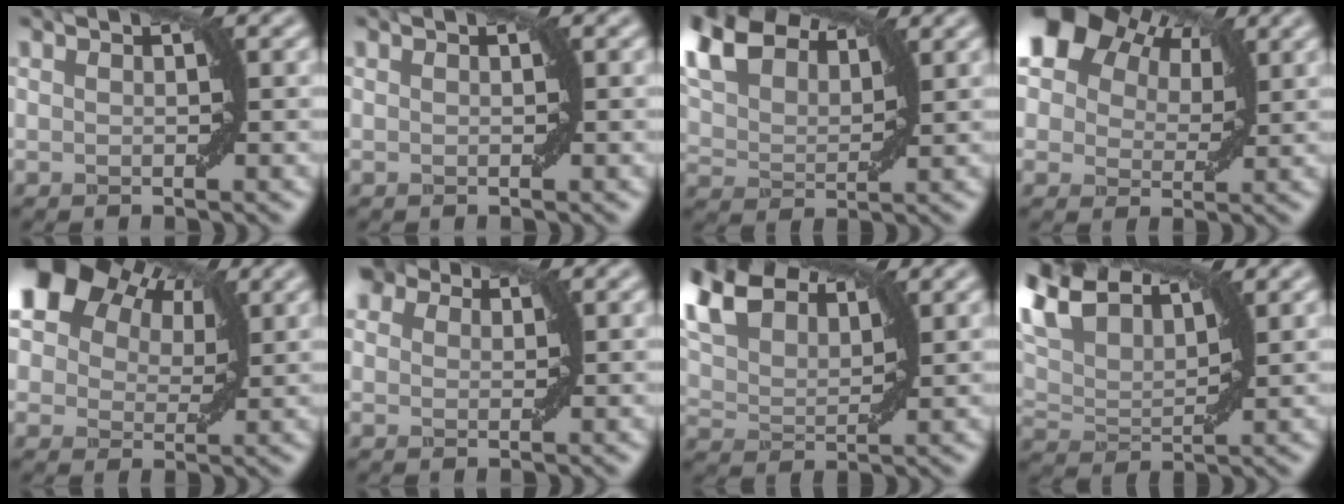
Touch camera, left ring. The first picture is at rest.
{"total": 0.0}
{"total": 10.2, "force": [5.1, 6.5, 5.9], "torque": [-0.137, 0.052, 0.079]}
{"total": 3.9, "force": [2.9, 2.6, 0.8], "torque": [-0.031, 0.005, 0.061]}
{"total": 4.7, "force": [3.2, 3.0, 1.6], "torque": [-0.047, 0.005, 0.066]}
{"total": 1.4, "force": [0.9, 0.5, -0.9], "torque": [0.008, 0.001, 0.015]}
{"total": 8.5, "force": [4.3, 5.5, 4.9], "torque": [-0.114, 0.043, 0.076]}
{"total": 5.5, "force": [2.3, 3.5, 3.5], "torque": [-0.082, 0.013, 0.052]}